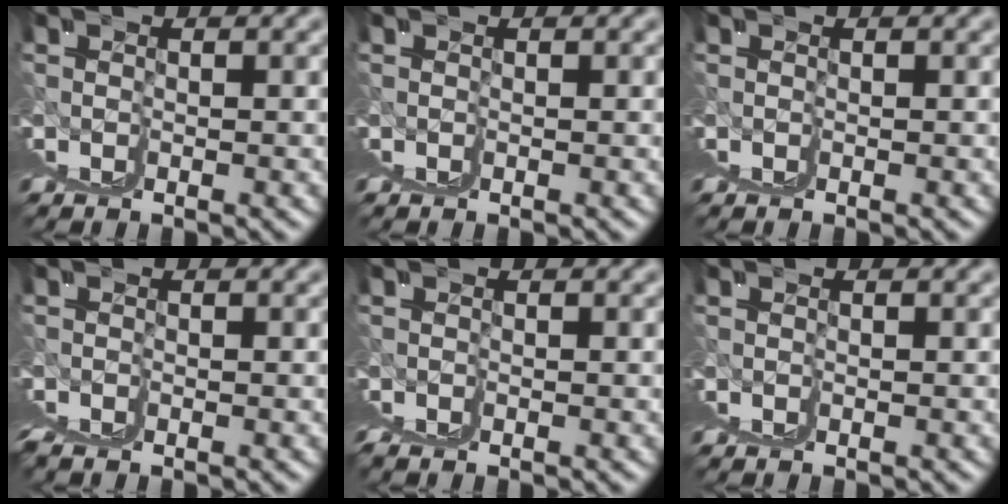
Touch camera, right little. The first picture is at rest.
{"total": 0.0}
{"total": 0.0}
{"total": 1.3, "force": [-0.6, 0.7, 0.9], "torque": [-0.021, -0.005, -0.004]}
{"total": 0.7, "force": [-0.1, 0.3, 0.6], "torque": [-0.011, 0.000, 0.001]}
{"total": 0.0}